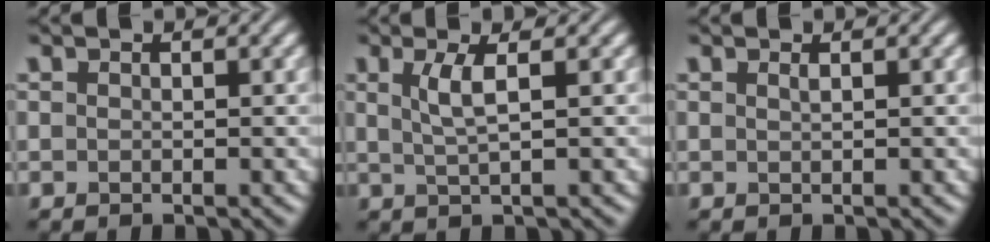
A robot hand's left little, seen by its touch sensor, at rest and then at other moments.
{"total": 2.6, "force": [0.8, 0.6, 2.4], "torque": [-0.048, -0.003, 0.015]}
{"total": 0.6, "force": [0.3, 0.2, 0.4], "torque": [-0.004, 0.001, 0.005]}